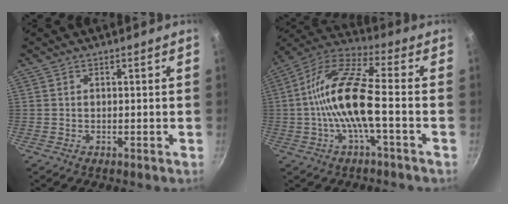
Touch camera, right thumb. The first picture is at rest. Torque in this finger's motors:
{"motor_torque": [2.82, 2.19, 1.92, -0.62, 0.65]}